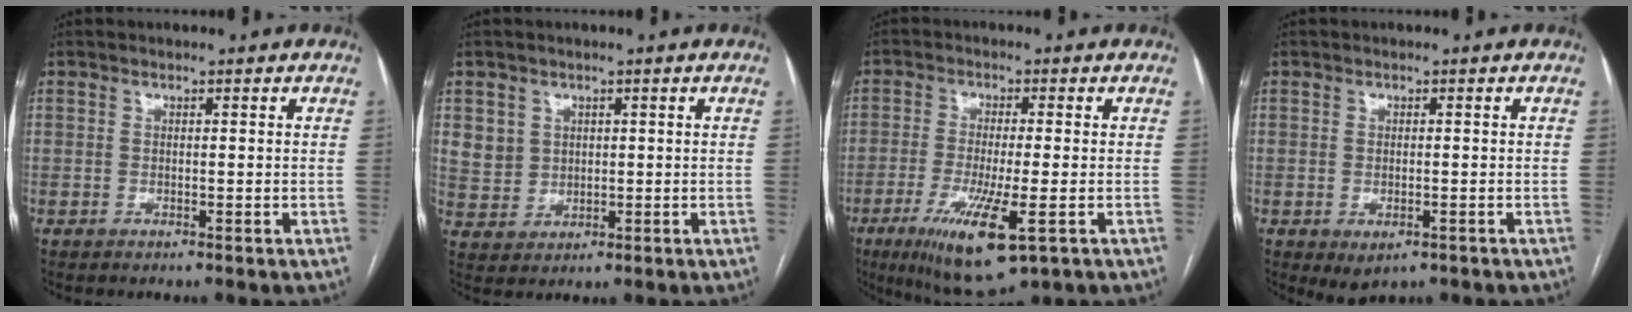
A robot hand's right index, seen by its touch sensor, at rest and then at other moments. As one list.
[{"total": 4.6, "force": [1.7, 4.3, 0.8], "torque": [-0.015, 0.007, 0.044]}, {"total": 11.7, "force": [-5.0, 1.8, 10.4], "torque": [-0.193, -0.036, -0.079]}, {"total": 3.0, "force": [-1.3, 1.6, 2.2], "torque": [-0.033, -0.005, -0.007]}]